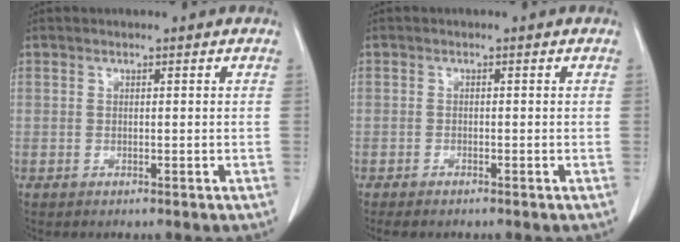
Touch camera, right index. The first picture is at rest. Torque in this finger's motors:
{"motor_torque": [0.16, -0.20, 0.03, 0.01]}